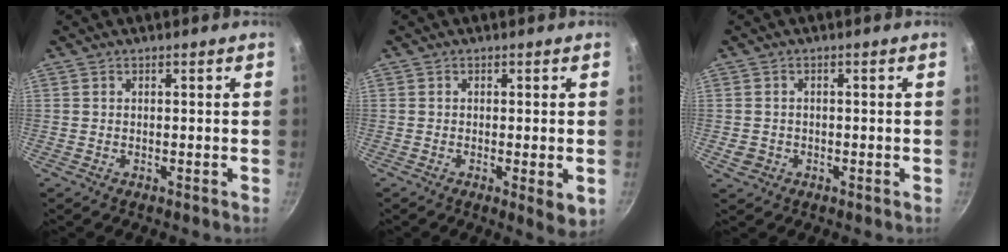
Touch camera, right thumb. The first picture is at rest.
{"total": 3.9, "force": [-0.8, 0.8, 3.8], "torque": [-0.058, -0.013, -0.013]}
{"total": 2.0, "force": [-0.6, 1.8, 0.6], "torque": [-0.006, 0.005, -0.007]}